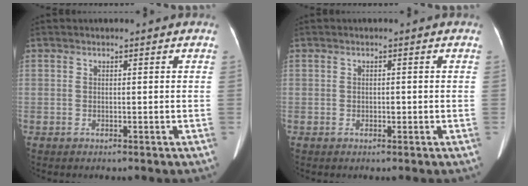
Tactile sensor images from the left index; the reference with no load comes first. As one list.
[{"total": 0.7, "force": [-0.3, 0.4, 0.5], "torque": [-0.009, 0.000, -0.004]}]